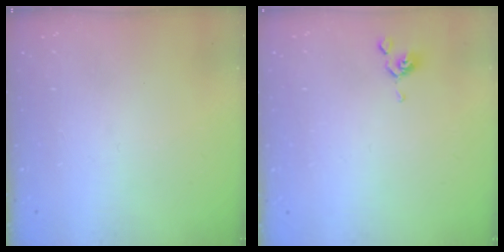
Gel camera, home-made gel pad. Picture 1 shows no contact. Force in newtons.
{"total": 1.8, "press": 1.8, "slide": 0.2}